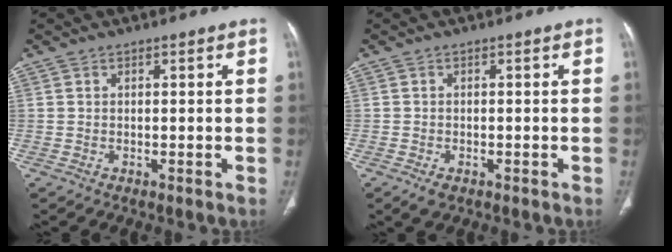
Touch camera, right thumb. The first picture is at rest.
{"total": 2.1, "force": [-1.1, 1.2, 1.3], "torque": [-0.025, 0.000, -0.013]}